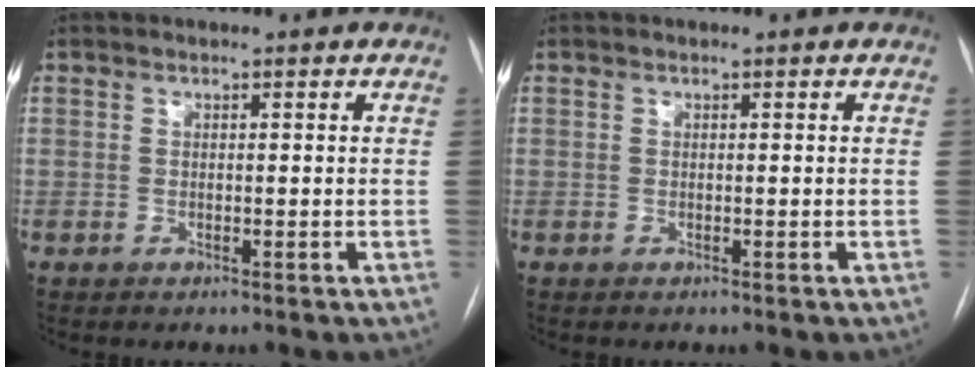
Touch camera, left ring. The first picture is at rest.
{"total": 0.0}